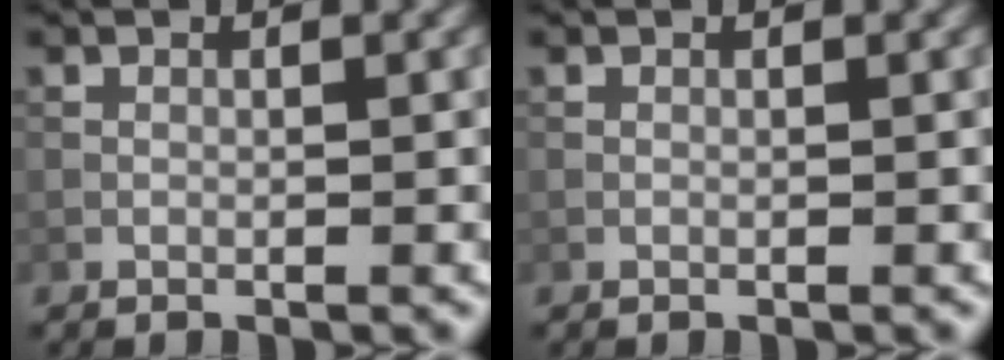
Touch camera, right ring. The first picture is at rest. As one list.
[{"total": 0.0}]